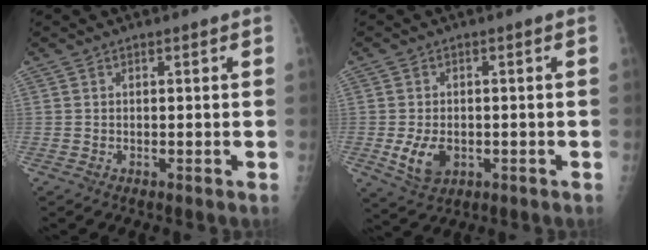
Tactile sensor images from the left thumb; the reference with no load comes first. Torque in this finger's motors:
{"motor_torque": [-0.12, 0.04, 0.62, 0.00, 0.05]}